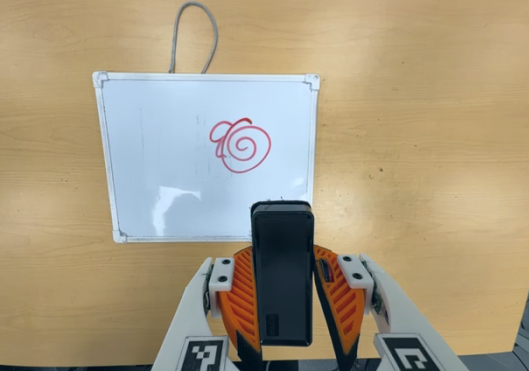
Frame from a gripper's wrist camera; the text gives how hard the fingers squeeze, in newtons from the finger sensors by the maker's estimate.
{"total": 6.7, "left": 5.2, "right": 8.1}